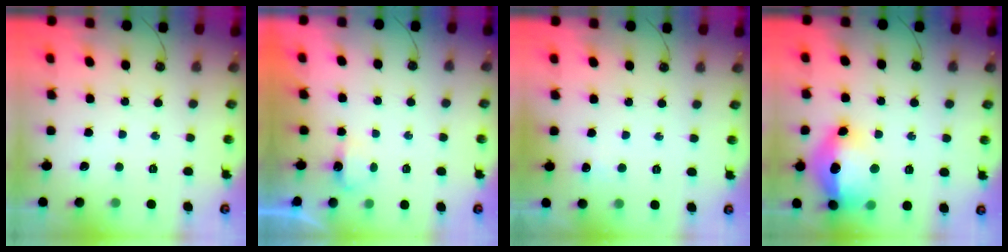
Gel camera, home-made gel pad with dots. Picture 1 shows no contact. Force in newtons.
{"total": 5.5, "press": 2.6, "slide": 4.9}
{"total": 3.2, "press": 3.2, "slide": 0.4}
{"total": 18.6, "press": 18.3, "slide": 3.1}